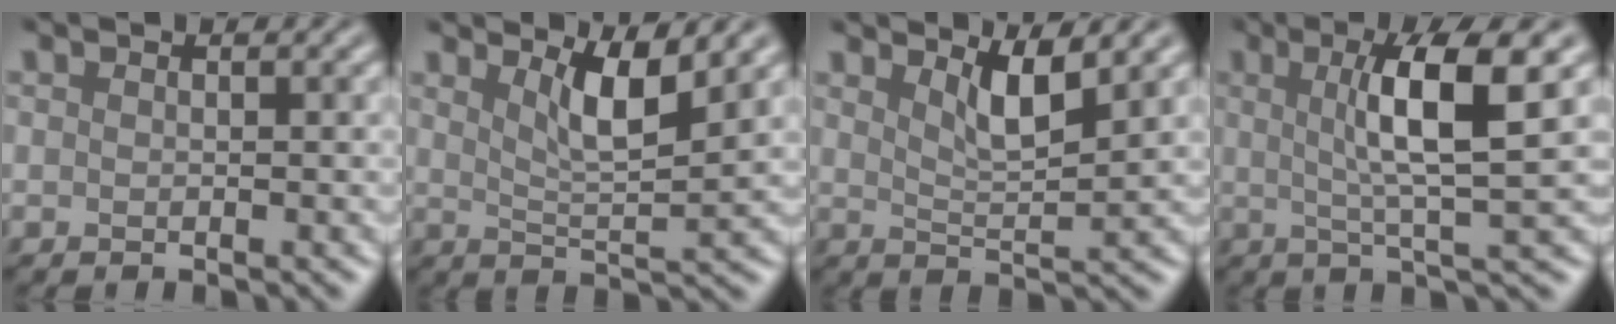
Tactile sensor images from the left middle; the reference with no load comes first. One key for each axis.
{"total": 4.0, "fx": 2.2, "fy": 0.9, "fz": 3.2, "tx": -0.058, "ty": -0.006, "tz": 0.037}
{"total": 3.2, "fx": 1.9, "fy": 0.7, "fz": 2.5, "tx": -0.045, "ty": -0.007, "tz": 0.033}
{"total": 6.8, "fx": 1.4, "fy": 1.1, "fz": 6.6, "tx": -0.106, "ty": 0.006, "tz": 0.021}